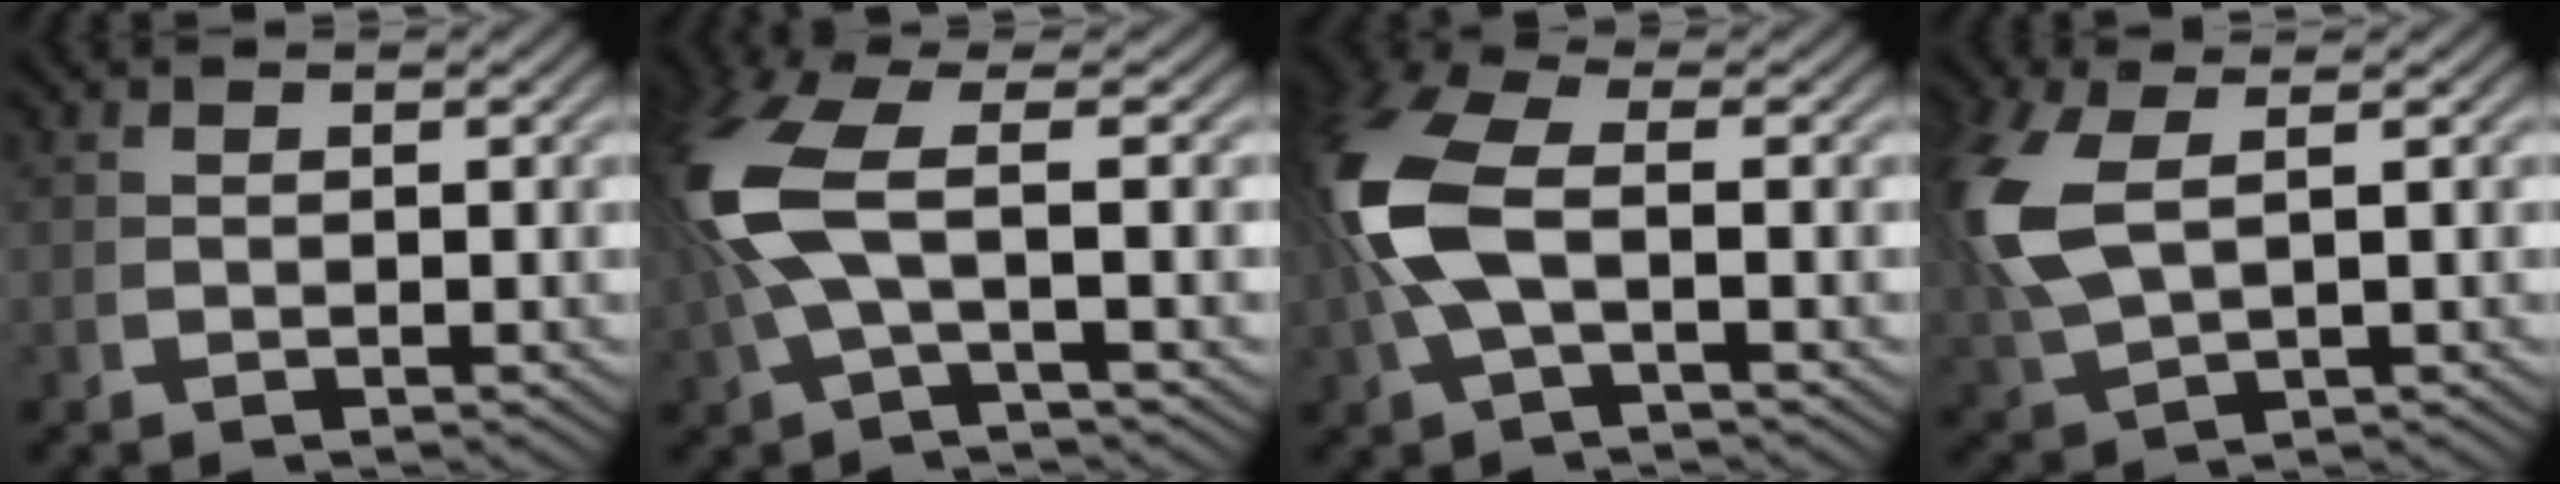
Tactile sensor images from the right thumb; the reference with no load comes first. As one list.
[{"total": 7.4, "force": [0.6, 3.0, 6.8], "torque": [-0.170, -0.005, 0.024]}, {"total": 7.7, "force": [0.2, 4.2, 6.5], "torque": [-0.171, -0.010, 0.017]}, {"total": 6.1, "force": [1.2, 3.4, 4.9], "torque": [-0.148, -0.017, 0.048]}]